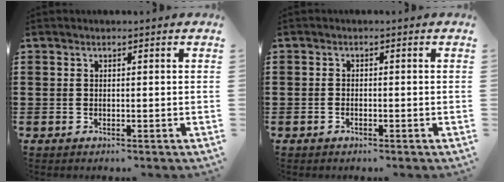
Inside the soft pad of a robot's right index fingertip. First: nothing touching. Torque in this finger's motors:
{"motor_torque": [-0.89, 0.69, -0.01, -0.01]}